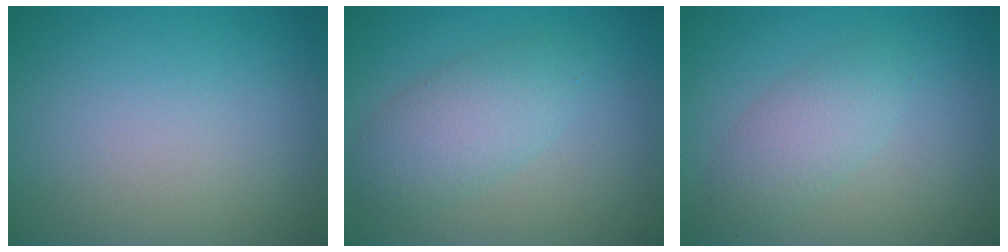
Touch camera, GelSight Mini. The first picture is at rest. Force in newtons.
{"total": 3.9, "press": 3.9, "slide": 0.1}
{"total": 2.8, "press": 2.8, "slide": 0.2}